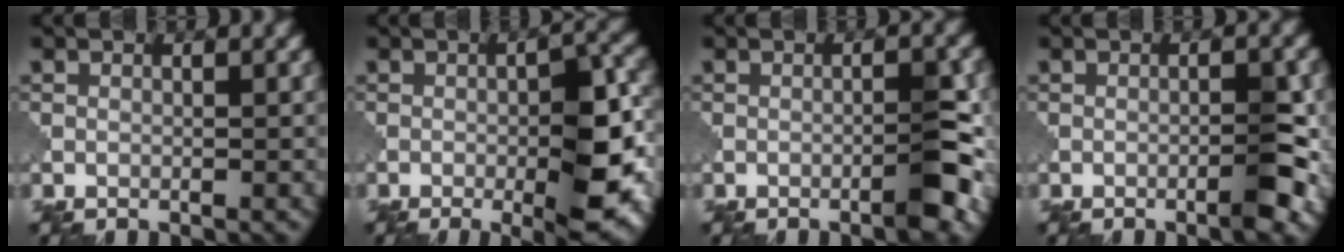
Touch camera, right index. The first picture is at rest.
{"total": 7.7, "force": [-2.3, 2.1, 7.0], "torque": [-0.108, -0.003, -0.030]}
{"total": 3.1, "force": [-1.5, 0.3, 2.7], "torque": [-0.040, 0.010, -0.026]}
{"total": 2.6, "force": [-1.3, 0.2, 2.3], "torque": [-0.033, 0.008, -0.021]}